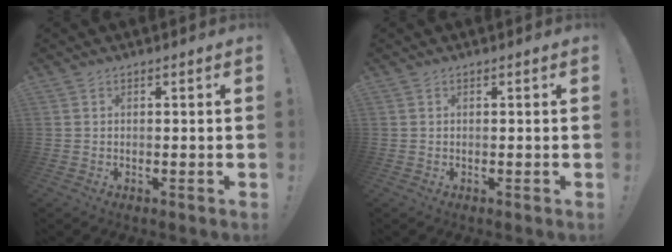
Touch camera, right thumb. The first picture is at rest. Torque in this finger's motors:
{"motor_torque": [-0.07, 0.07, -0.07, 0.07, 0.01]}